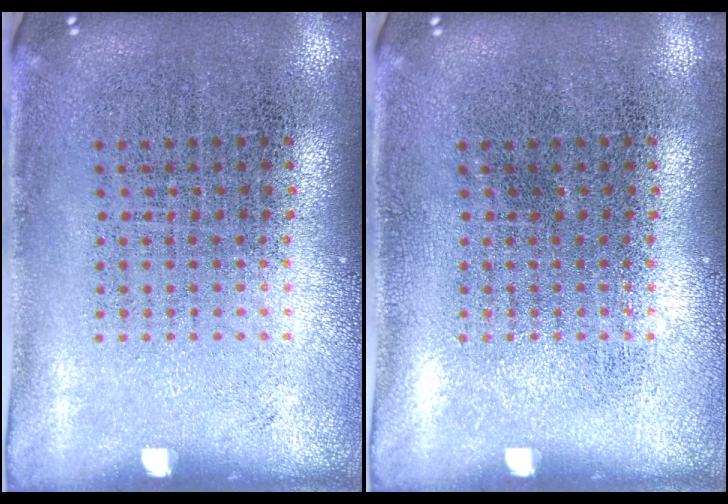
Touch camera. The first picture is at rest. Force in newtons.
{"total": 0.0}